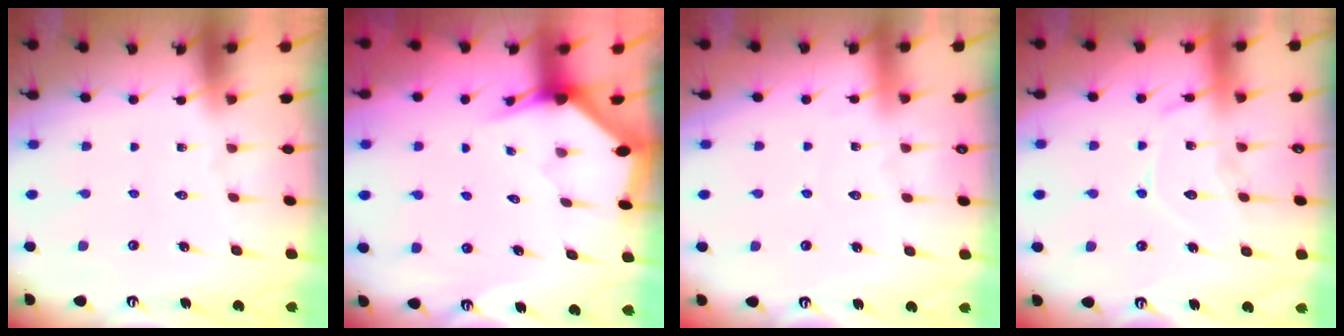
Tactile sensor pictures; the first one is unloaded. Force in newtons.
{"total": 2.7, "press": 2.7, "slide": 0.1}
{"total": 4.1, "press": 4.1, "slide": 0.5}
{"total": 12.0, "press": 12.0, "slide": 0.9}